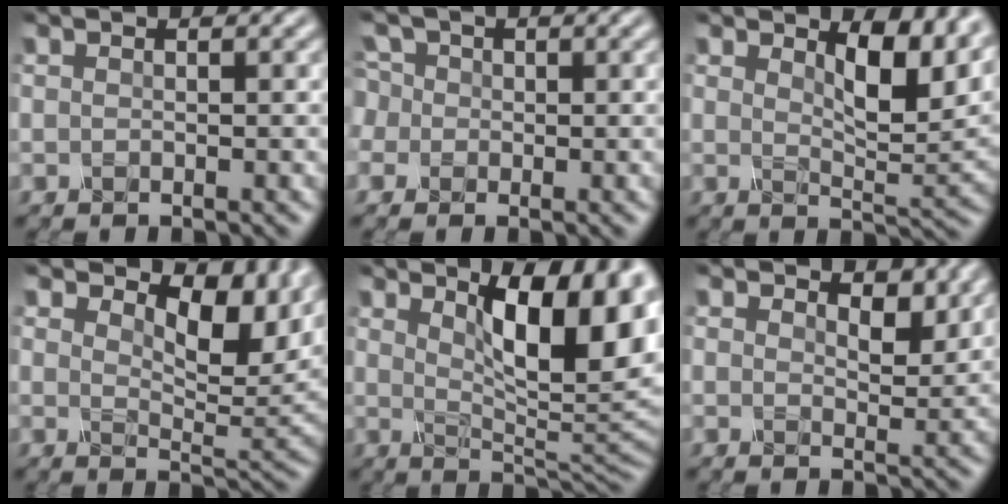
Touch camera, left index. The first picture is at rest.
{"total": 3.5, "force": [0.7, 3.2, 1.4], "torque": [-0.036, 0.021, -0.011]}
{"total": 5.3, "force": [2.6, 2.2, 4.1], "torque": [-0.063, -0.011, 0.035]}
{"total": 8.3, "force": [3.7, 3.9, 6.3], "torque": [-0.094, -0.002, 0.058]}
{"total": 10.8, "force": [3.5, 3.7, 9.5], "torque": [-0.119, -0.006, 0.055]}
{"total": 2.4, "force": [1.7, 1.1, 1.2], "torque": [-0.025, -0.007, 0.021]}